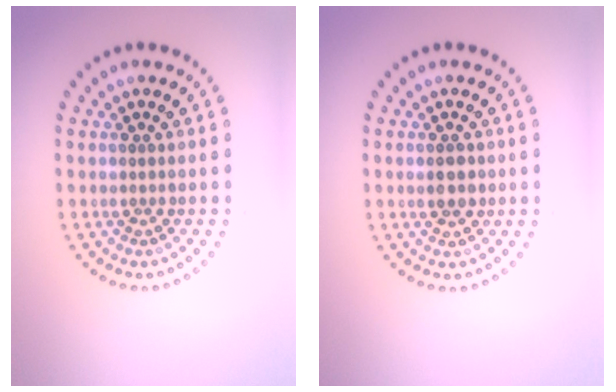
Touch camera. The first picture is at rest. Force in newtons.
{"total": 1.9, "press": 1.9, "slide": 0.2}